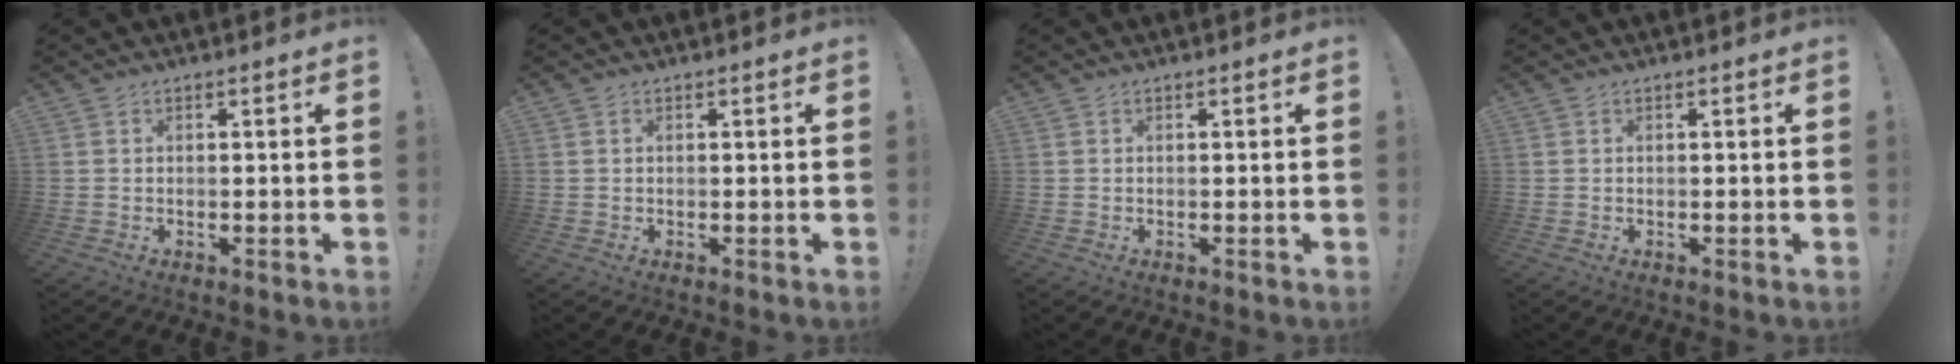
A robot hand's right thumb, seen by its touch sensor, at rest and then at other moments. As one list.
[{"total": 0.0}, {"total": 0.0}, {"total": 0.0}]